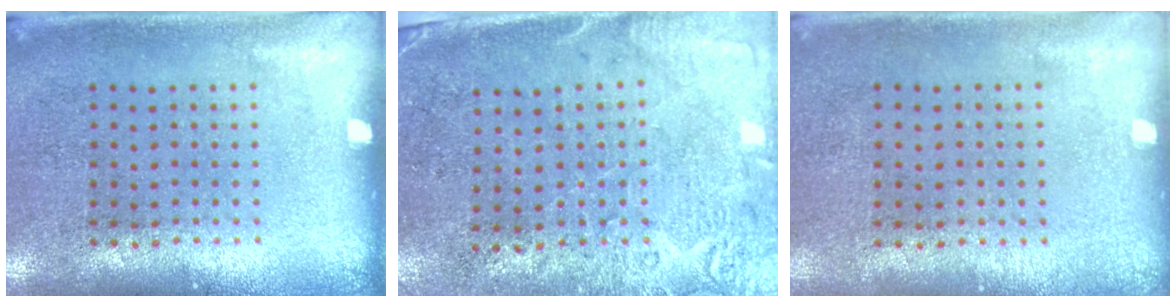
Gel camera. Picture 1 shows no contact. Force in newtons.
{"total": 2.7, "press": 2.4, "slide": 1.2}
{"total": 0.0}